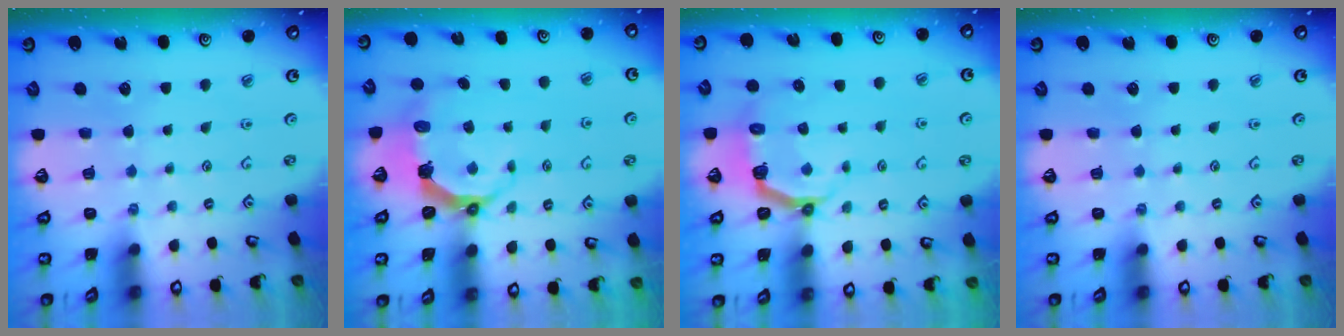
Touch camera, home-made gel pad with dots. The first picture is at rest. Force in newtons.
{"total": 7.3, "press": 5.5, "slide": 4.8}
{"total": 4.5, "press": 3.0, "slide": 3.4}
{"total": 0.0}